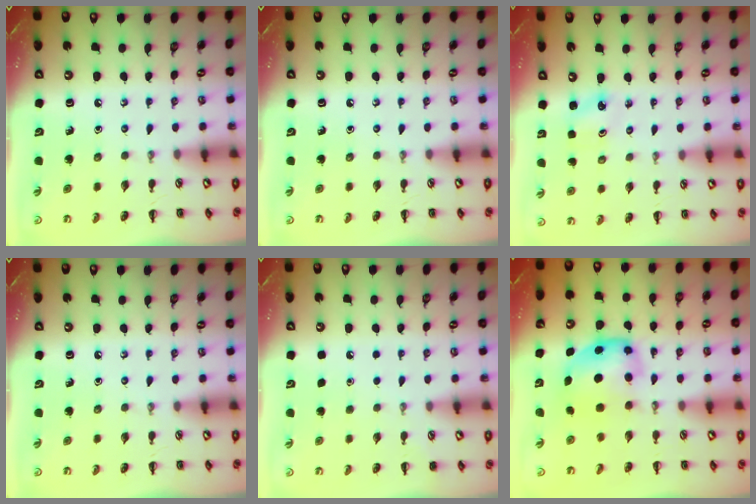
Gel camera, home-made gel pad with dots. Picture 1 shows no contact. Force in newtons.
{"total": 0.0}
{"total": 2.3, "press": 2.2, "slide": 0.7}
{"total": 0.0}
{"total": 1.6, "press": 1.6, "slide": 0.1}
{"total": 5.7, "press": 5.7, "slide": 0.5}